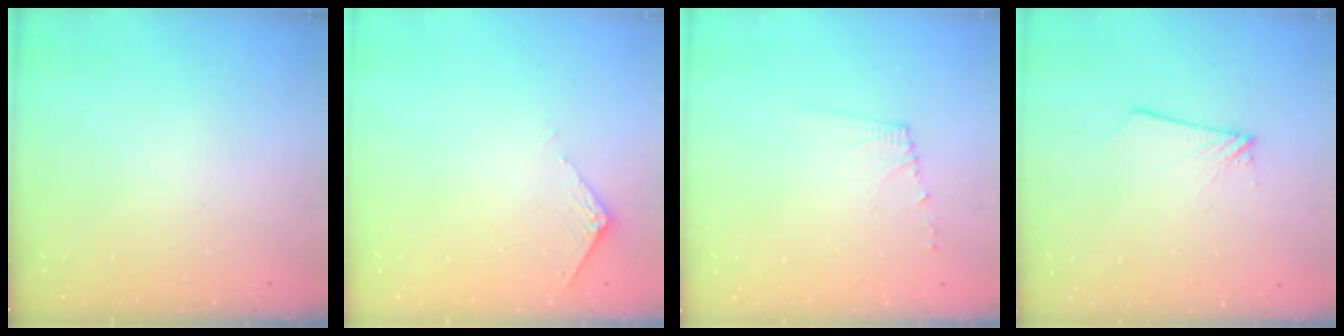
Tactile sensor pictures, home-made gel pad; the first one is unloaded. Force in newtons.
{"total": 5.9, "press": 5.8, "slide": 0.7}
{"total": 5.8, "press": 5.8, "slide": 0.6}
{"total": 1.7, "press": 1.7, "slide": 0.1}